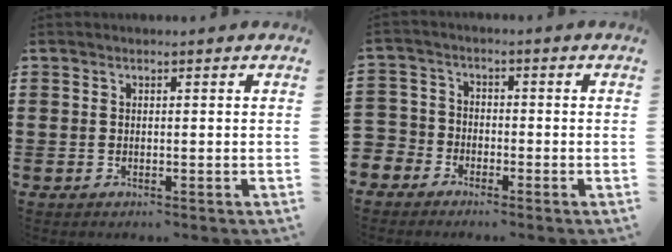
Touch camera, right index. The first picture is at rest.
{"total": 3.5, "force": [-2.6, 2.3, -0.1], "torque": [-0.028, 0.001, -0.064]}